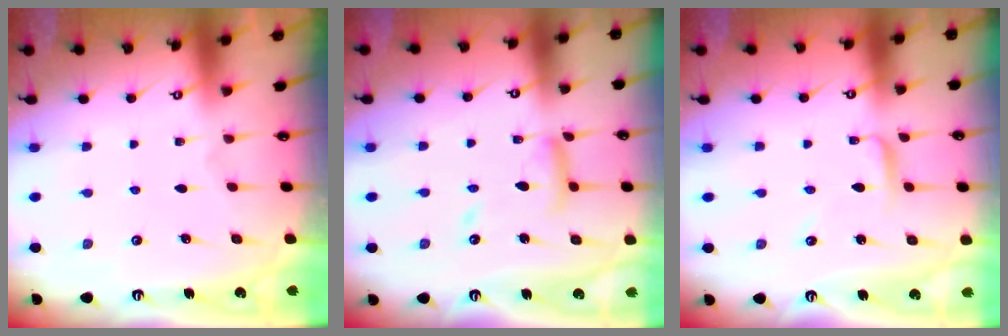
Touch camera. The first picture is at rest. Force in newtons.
{"total": 11.7, "press": 11.7, "slide": 1.2}
{"total": 2.9, "press": 2.9, "slide": 0.2}